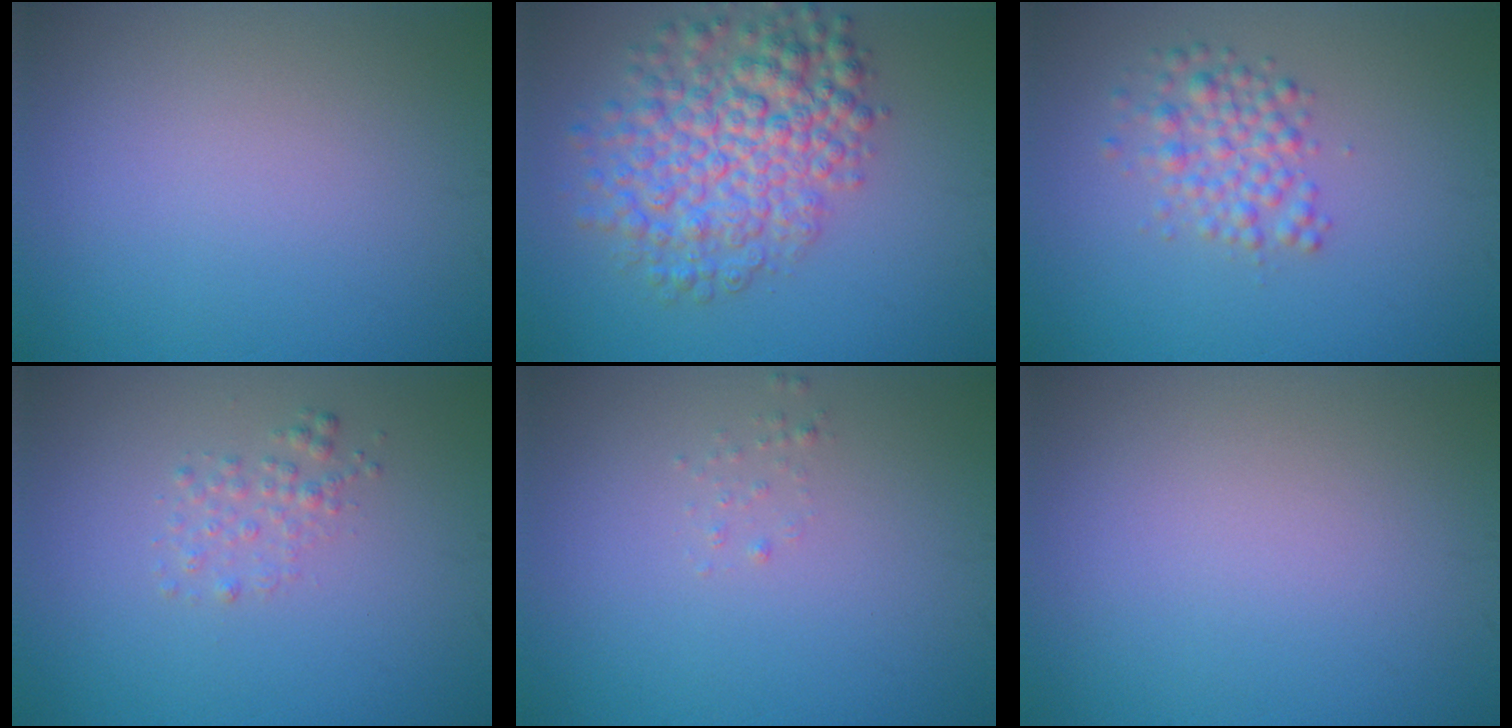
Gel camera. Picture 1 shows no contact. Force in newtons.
{"total": 7.4, "press": 7.4, "slide": 0.2}
{"total": 2.9, "press": 2.9, "slide": 0.1}
{"total": 1.4, "press": 1.4, "slide": 0.1}
{"total": 0.6, "press": 0.6, "slide": 0.1}
{"total": 0.0}